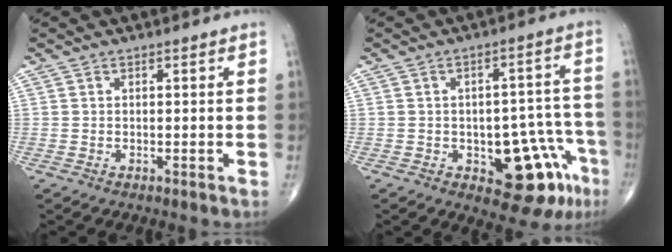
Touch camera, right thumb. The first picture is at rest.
{"total": 13.5, "force": [-6.0, 6.4, 10.3], "torque": [-0.079, 0.043, -0.066]}